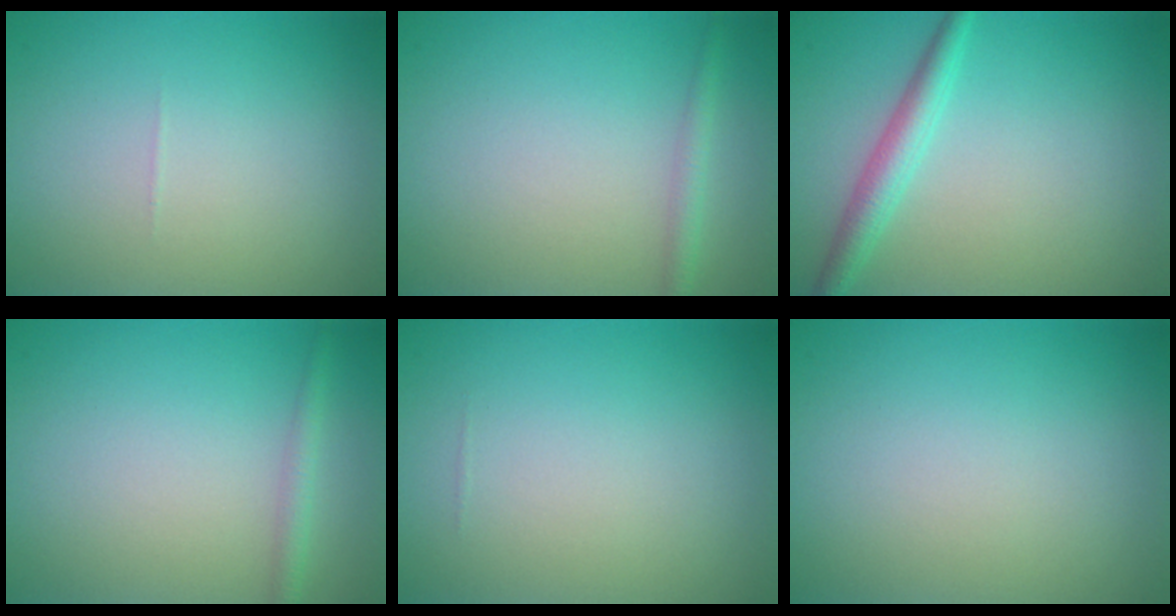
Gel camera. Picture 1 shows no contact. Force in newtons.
{"total": 1.3, "press": 1.3, "slide": 0.0}
{"total": 2.6, "press": 2.6, "slide": 0.1}
{"total": 1.3, "press": 1.3, "slide": 0.0}
{"total": 0.0}
{"total": 0.0}